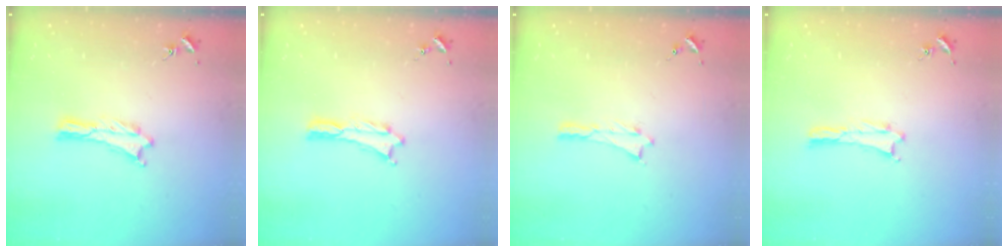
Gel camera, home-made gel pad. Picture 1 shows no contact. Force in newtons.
{"total": 0.0}
{"total": 0.0}
{"total": 0.0}